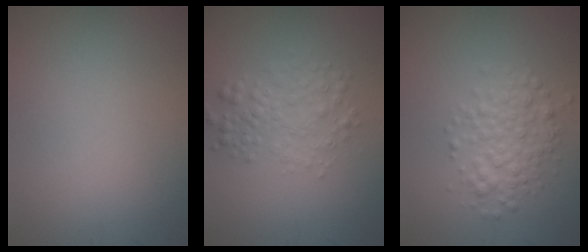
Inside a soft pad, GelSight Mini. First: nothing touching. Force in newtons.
{"total": 2.8, "press": 2.8, "slide": 0.0}
{"total": 3.5, "press": 3.5, "slide": 0.1}